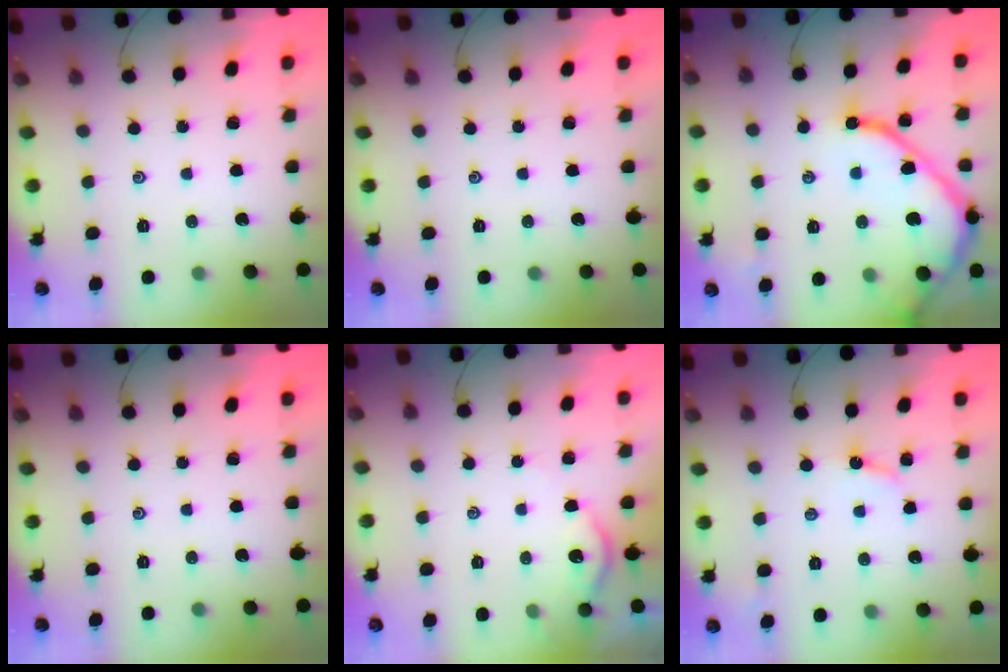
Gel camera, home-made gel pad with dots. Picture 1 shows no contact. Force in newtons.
{"total": 0.0}
{"total": 13.2, "press": 13.1, "slide": 1.3}
{"total": 0.0}
{"total": 2.9, "press": 2.9, "slide": 0.3}
{"total": 3.3, "press": 3.3, "slide": 0.1}